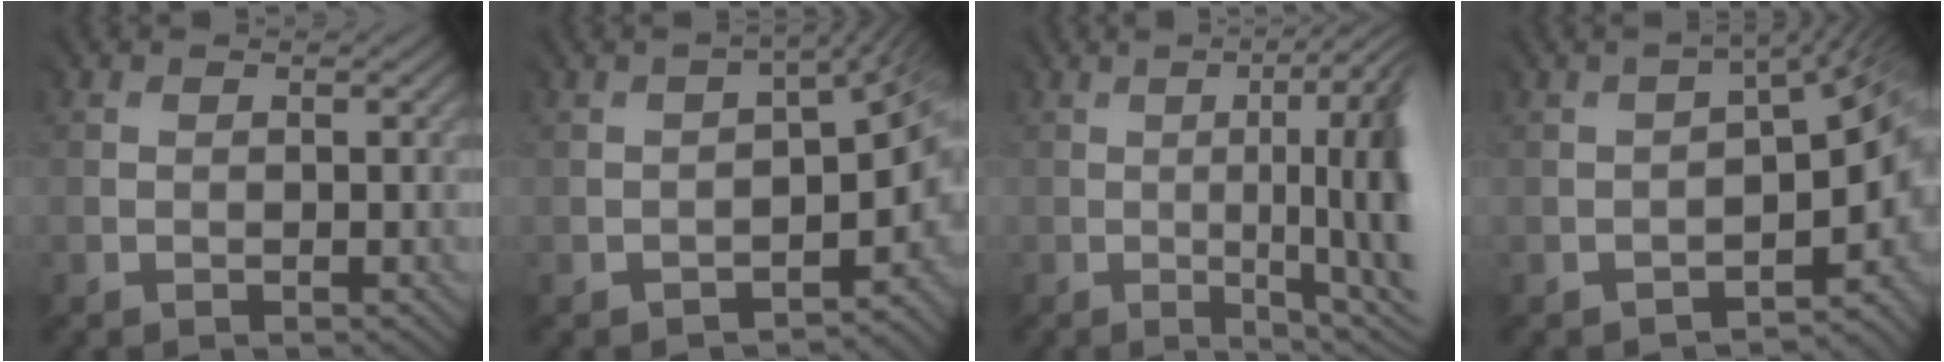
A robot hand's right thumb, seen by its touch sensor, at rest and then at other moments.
{"total": 9.2, "force": [-4.0, 4.2, 7.2], "torque": [-0.089, -0.032, -0.039]}
{"total": 13.0, "force": [-0.5, 3.0, 12.7], "torque": [-0.139, 0.007, 0.000]}
{"total": 10.5, "force": [-4.0, 4.7, 8.4], "torque": [-0.104, -0.030, -0.037]}